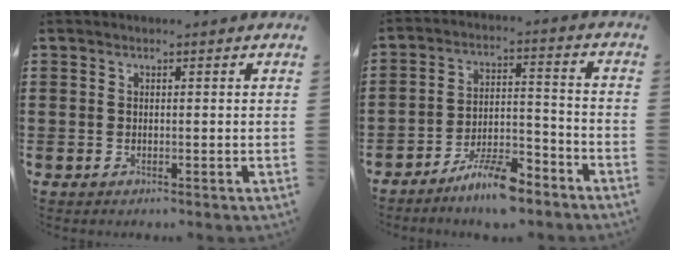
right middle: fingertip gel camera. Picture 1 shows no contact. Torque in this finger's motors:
{"motor_torque": [1.23, -0.90, 0.24, 0.11]}